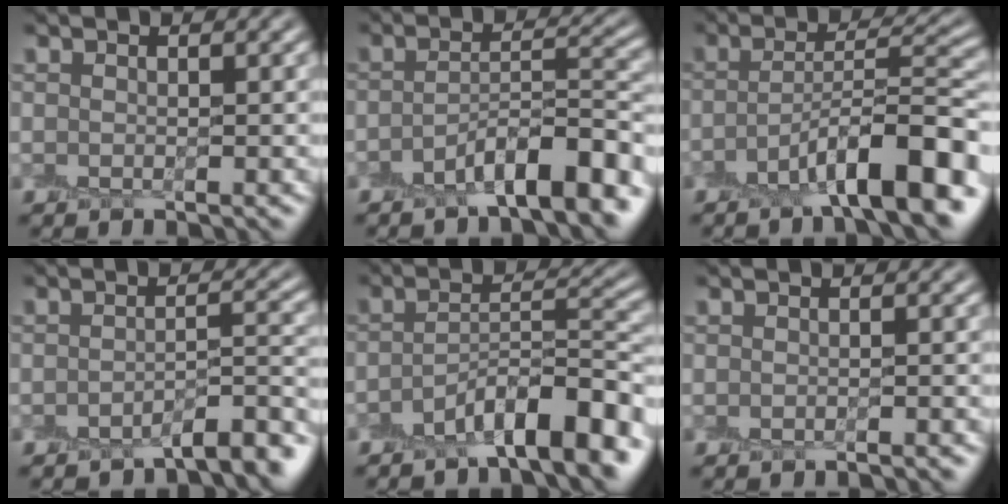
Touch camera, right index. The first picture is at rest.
{"total": 6.7, "force": [-3.9, 1.6, 5.2], "torque": [-0.076, 0.013, -0.066]}
{"total": 8.9, "force": [-4.4, 2.0, 7.5], "torque": [-0.109, 0.017, -0.077]}
{"total": 3.9, "force": [-3.1, 0.7, 2.2], "torque": [-0.019, 0.016, -0.052]}
{"total": 7.5, "force": [-4.5, 1.9, 5.7], "torque": [-0.081, 0.012, -0.076]}
{"total": 1.0, "force": [-0.9, 0.2, 0.5], "torque": [0.000, -0.005, -0.019]}